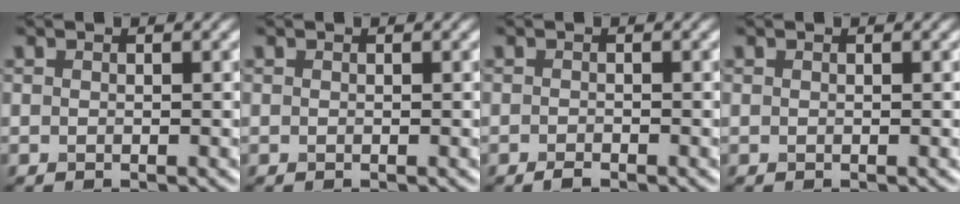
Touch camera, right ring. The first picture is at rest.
{"total": 0.0}
{"total": 0.8, "force": [-0.6, 0.2, 0.4], "torque": [-0.008, 0.001, -0.012]}
{"total": 0.0}